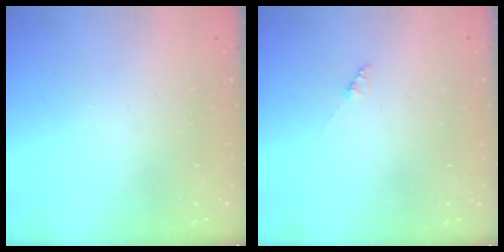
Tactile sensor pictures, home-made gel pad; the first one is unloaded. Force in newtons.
{"total": 1.4, "press": 1.4, "slide": 0.2}